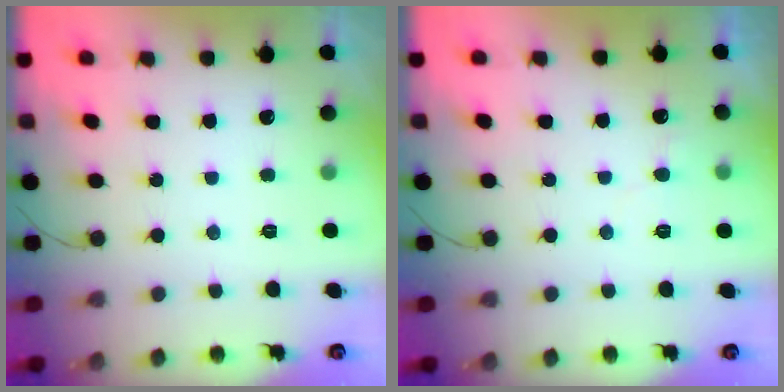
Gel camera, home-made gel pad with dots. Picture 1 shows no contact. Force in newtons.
{"total": 3.9, "press": 3.9, "slide": 0.2}